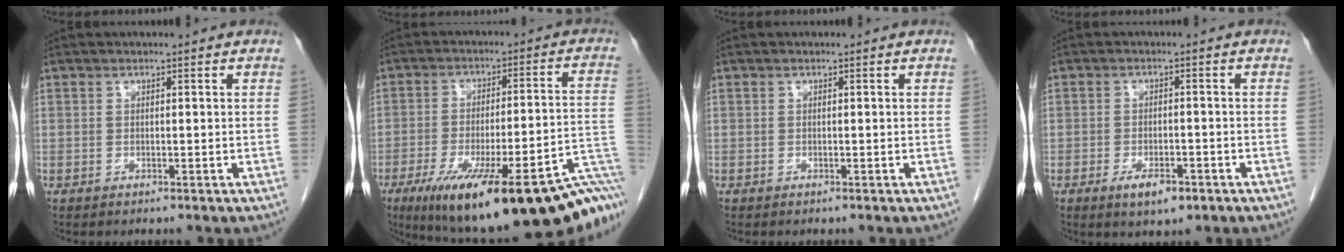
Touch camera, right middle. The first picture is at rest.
{"total": 27.3, "force": [-17.1, 2.9, 21.0], "torque": [-0.225, -0.010, -0.250]}
{"total": 0.0}
{"total": 4.3, "force": [-2.4, 1.5, 3.2], "torque": [-0.058, -0.003, -0.033]}